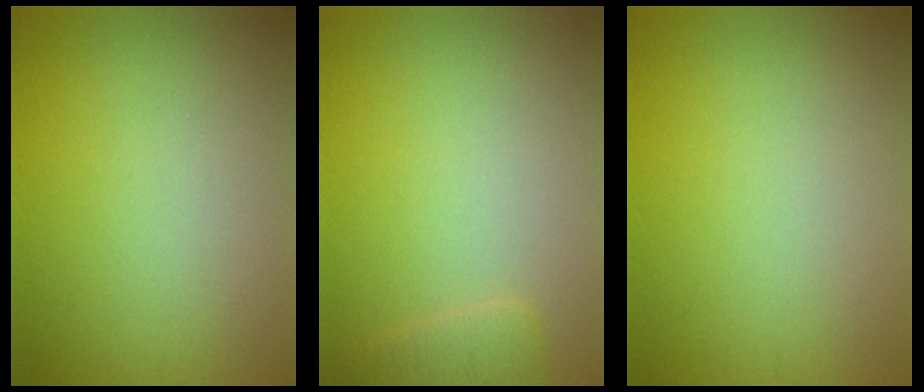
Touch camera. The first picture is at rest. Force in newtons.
{"total": 1.6, "press": 1.6, "slide": 0.2}
{"total": 0.0}